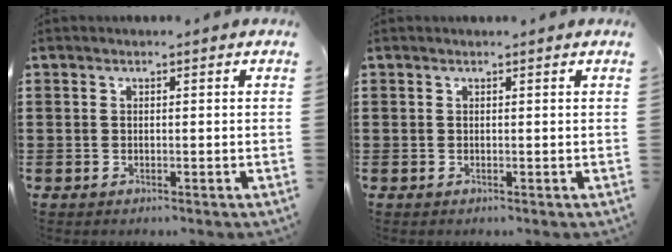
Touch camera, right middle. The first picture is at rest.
{"total": 0.0}